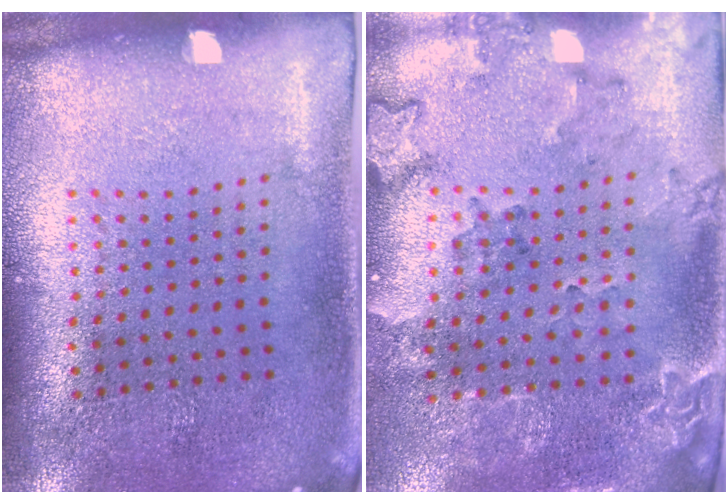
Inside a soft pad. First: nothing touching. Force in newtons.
{"total": 1.9, "press": 1.7, "slide": 0.8}